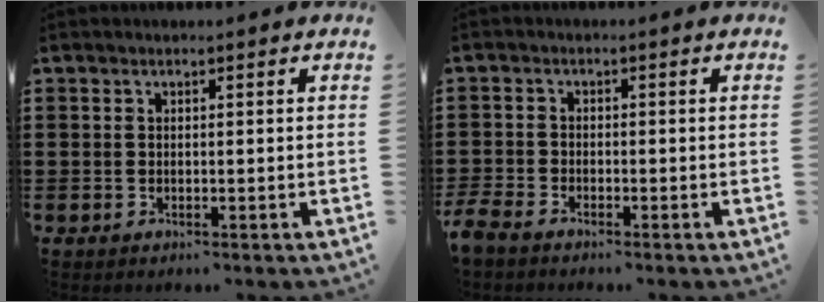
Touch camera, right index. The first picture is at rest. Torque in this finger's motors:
{"motor_torque": [2.14, 0.00, 1.05, 0.21]}